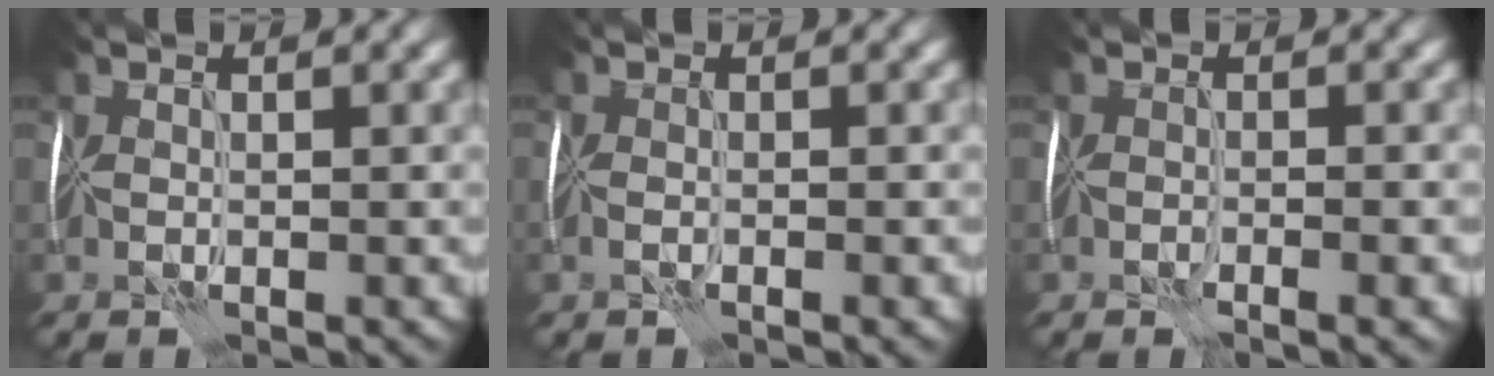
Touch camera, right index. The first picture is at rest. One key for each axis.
{"total": 0.6, "fx": -0.2, "fy": 0.1, "fz": 0.5, "tx": -0.019, "ty": -0.001, "tz": -0.006}
{"total": 1.7, "fx": -0.9, "fy": 0.2, "fz": 1.5, "tx": -0.021, "ty": -0.005, "tz": -0.015}